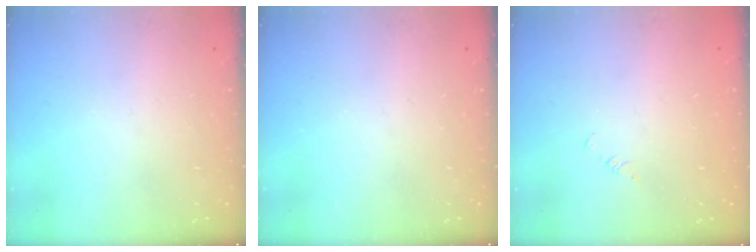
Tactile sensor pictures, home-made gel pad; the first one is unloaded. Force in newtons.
{"total": 0.0}
{"total": 1.1, "press": 1.1, "slide": 0.1}